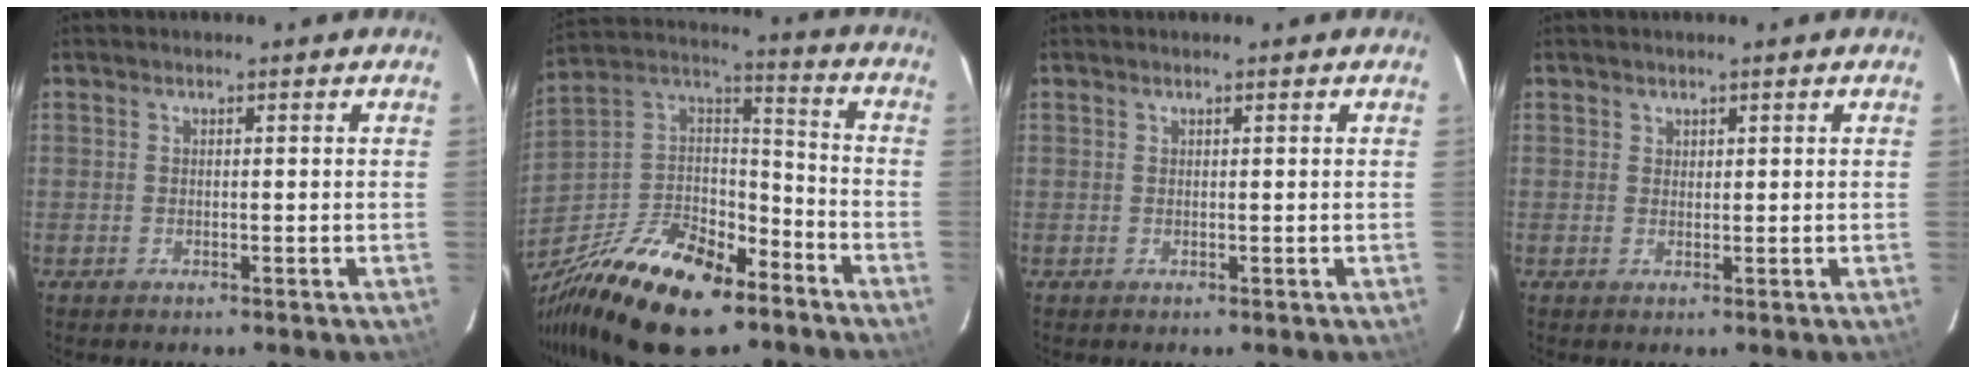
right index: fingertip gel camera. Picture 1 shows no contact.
{"total": 27.4, "force": [-18.2, 12.1, 16.5], "torque": [-0.348, -0.009, -0.304]}
{"total": 0.0}
{"total": 0.9, "force": [0.6, 0.7, 0.0], "torque": [0.002, 0.004, 0.009]}